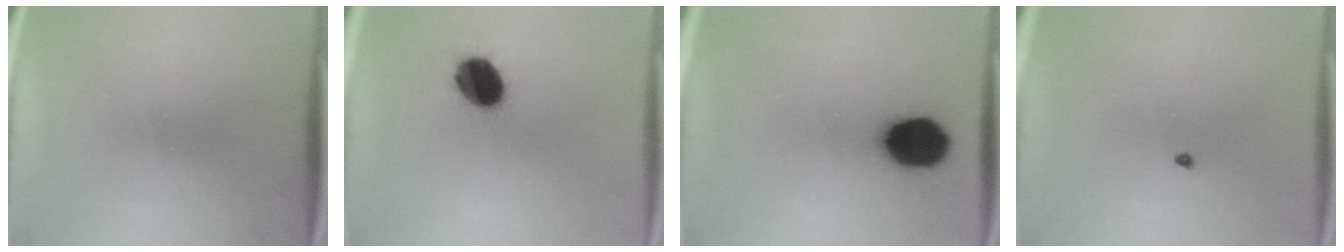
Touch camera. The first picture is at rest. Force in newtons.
{"total": 10.5}
{"total": 15.1}
{"total": 0.6}